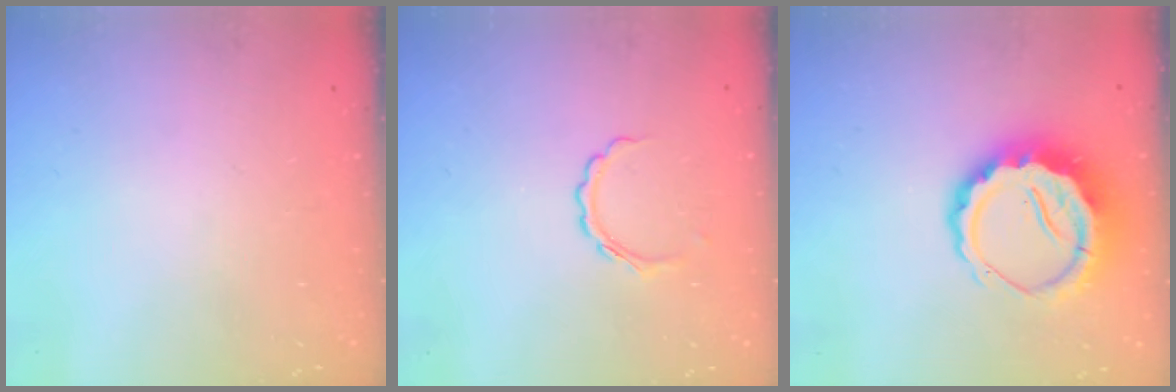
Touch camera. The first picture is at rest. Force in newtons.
{"total": 5.2, "press": 5.0, "slide": 1.1}
{"total": 9.5, "press": 9.2, "slide": 2.2}